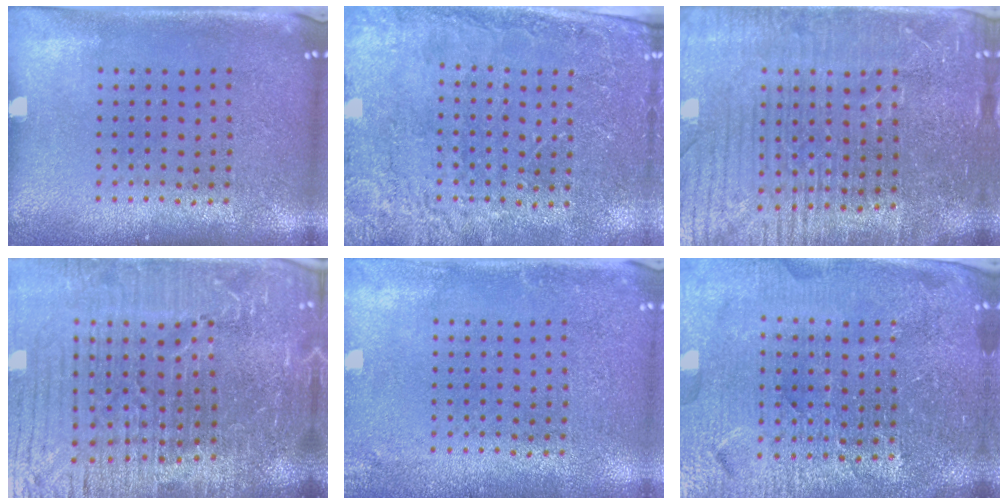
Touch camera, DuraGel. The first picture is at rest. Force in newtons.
{"total": 2.5, "press": 2.5, "slide": 0.5}
{"total": 4.9, "press": 4.4, "slide": 2.0}
{"total": 7.1, "press": 6.2, "slide": 3.6}
{"total": 1.6, "press": 1.6, "slide": 0.2}
{"total": 5.1, "press": 4.7, "slide": 1.9}